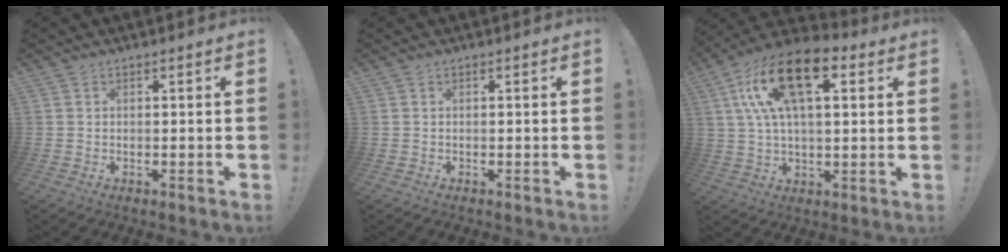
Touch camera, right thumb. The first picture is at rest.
{"total": 0.0}
{"total": 18.5, "force": [7.2, 9.1, 14.4], "torque": [-0.255, -0.011, 0.124]}